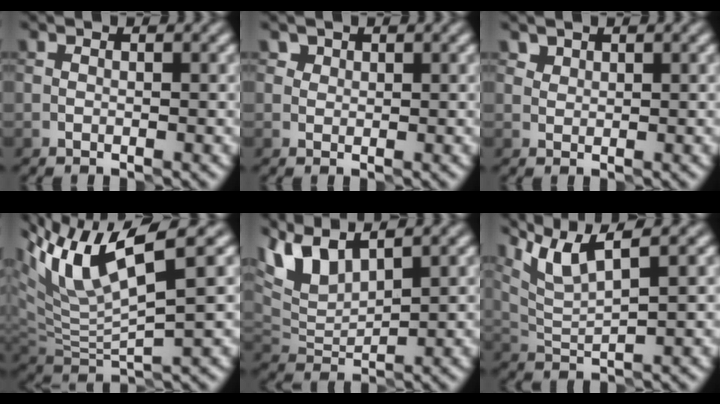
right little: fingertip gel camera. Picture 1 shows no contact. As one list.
[{"total": 1.3, "force": [0.8, 0.9, 0.2], "torque": [-0.001, 0.003, 0.011]}, {"total": 1.2, "force": [1.1, 0.6, 0.0], "torque": [0.000, -0.005, 0.023]}, {"total": 9.1, "force": [4.8, 1.9, 7.5], "torque": [-0.142, 0.011, 0.092]}, {"total": 5.4, "force": [3.8, 1.7, 3.5], "torque": [-0.083, 0.007, 0.077]}, {"total": 4.7, "force": [3.5, 0.5, 3.1], "torque": [-0.062, 0.011, 0.076]}]